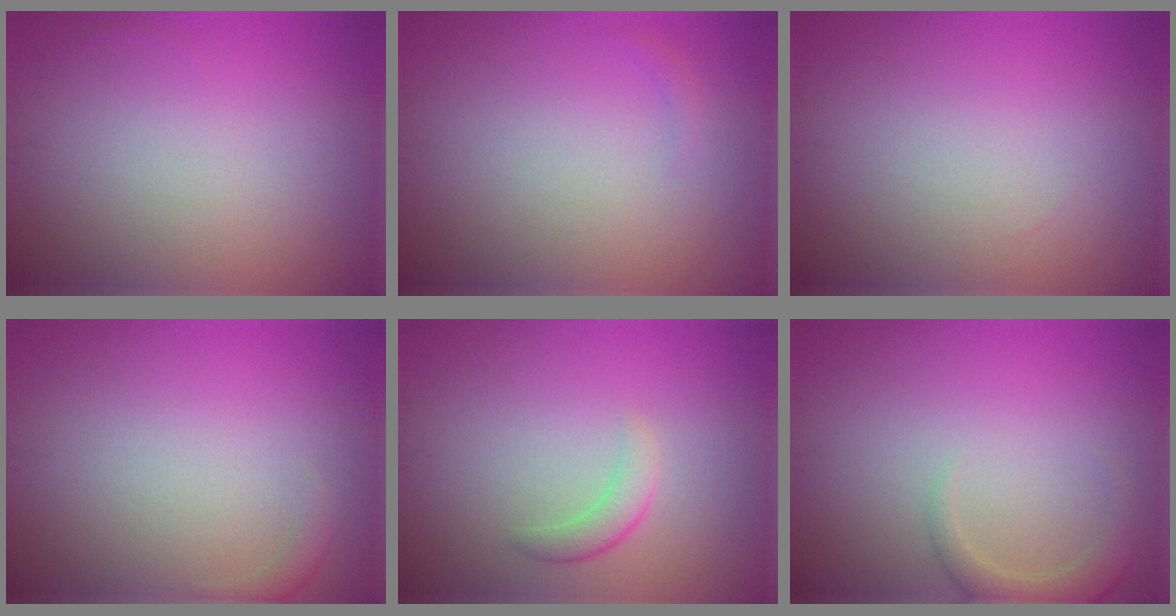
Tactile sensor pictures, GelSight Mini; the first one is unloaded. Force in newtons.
{"total": 0.6, "press": 0.5, "slide": 0.1}
{"total": 0.0}
{"total": 1.0, "press": 1.0, "slide": 0.2}
{"total": 1.7, "press": 1.7, "slide": 0.1}
{"total": 2.4, "press": 2.4, "slide": 0.3}